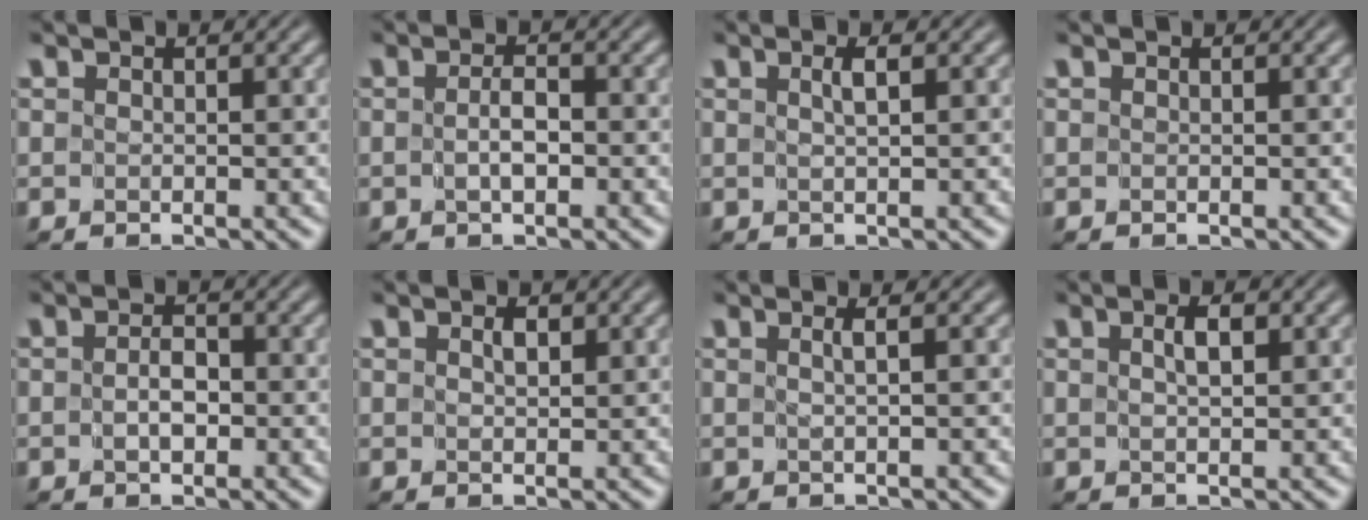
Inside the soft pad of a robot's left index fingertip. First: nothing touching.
{"total": 1.5, "force": [-0.5, 0.4, 1.4], "torque": [-0.027, -0.002, -0.009]}
{"total": 1.0, "force": [0.4, 0.0, 1.0], "torque": [-0.013, 0.000, 0.007]}
{"total": 0.0}
{"total": 1.6, "force": [-0.4, 0.8, 1.3], "torque": [-0.024, -0.002, -0.008]}
{"total": 0.9, "force": [0.5, 0.4, 0.7], "torque": [-0.009, -0.002, 0.011]}
{"total": 1.0, "force": [0.3, 0.1, 1.0], "torque": [-0.011, -0.007, -0.002]}
{"total": 1.5, "force": [0.6, 0.5, 1.3], "torque": [-0.022, 0.001, 0.012]}